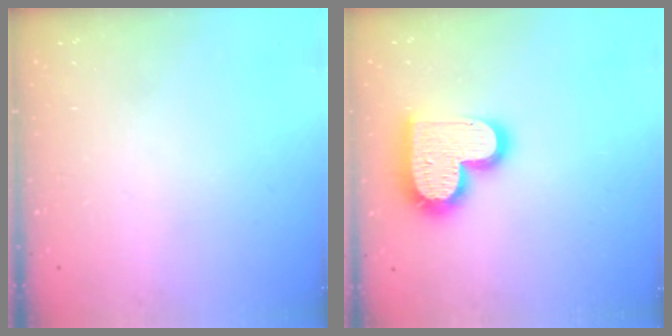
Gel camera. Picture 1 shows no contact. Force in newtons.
{"total": 17.6, "press": 17.5, "slide": 1.0}